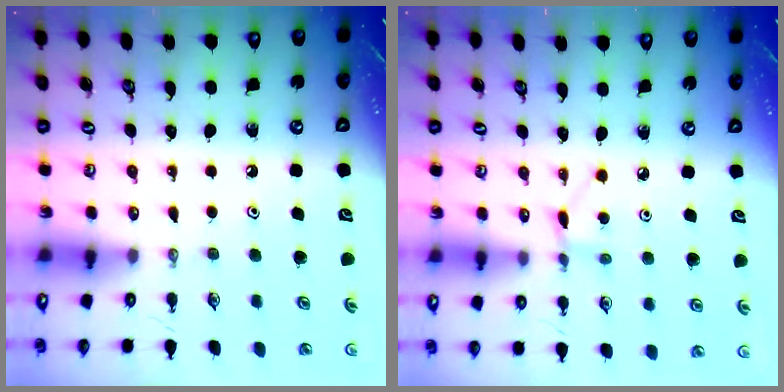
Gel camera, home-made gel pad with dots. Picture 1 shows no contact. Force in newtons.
{"total": 2.9, "press": 2.9, "slide": 0.4}